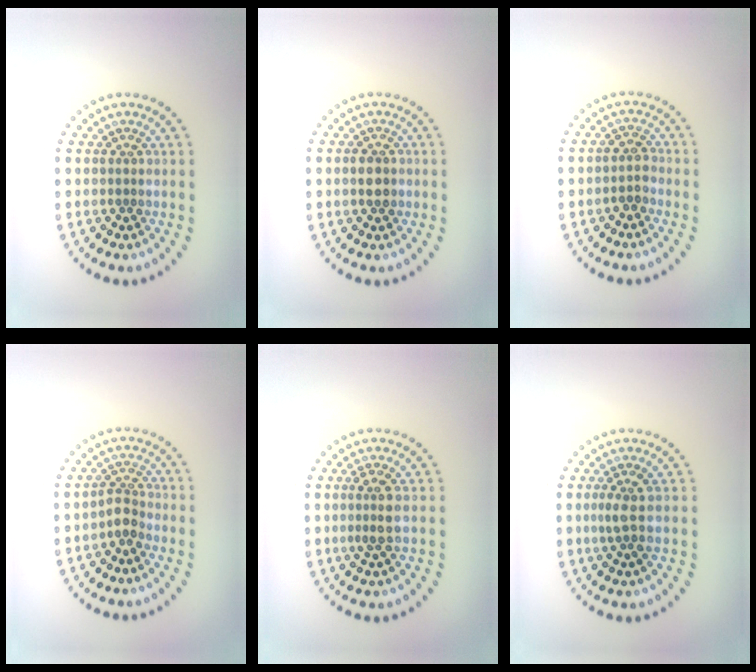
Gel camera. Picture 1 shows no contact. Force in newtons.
{"total": 1.7, "press": 1.7, "slide": 0.2}
{"total": 1.7, "press": 1.5, "slide": 0.8}
{"total": 2.0, "press": 1.6, "slide": 1.2}
{"total": 2.1, "press": 1.7, "slide": 1.2}
{"total": 1.8, "press": 1.4, "slide": 1.2}